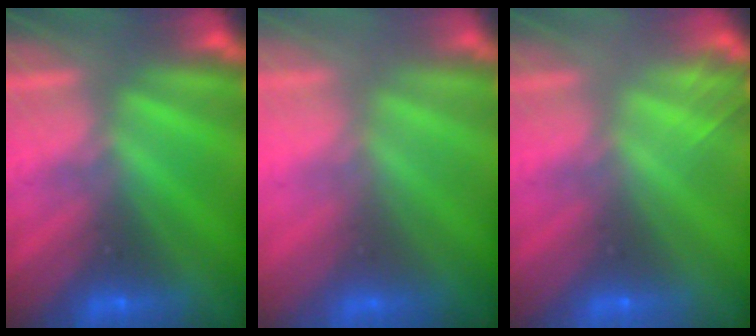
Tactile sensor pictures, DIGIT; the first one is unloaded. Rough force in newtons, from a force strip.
{"total": 2.8}
{"total": 2.0}